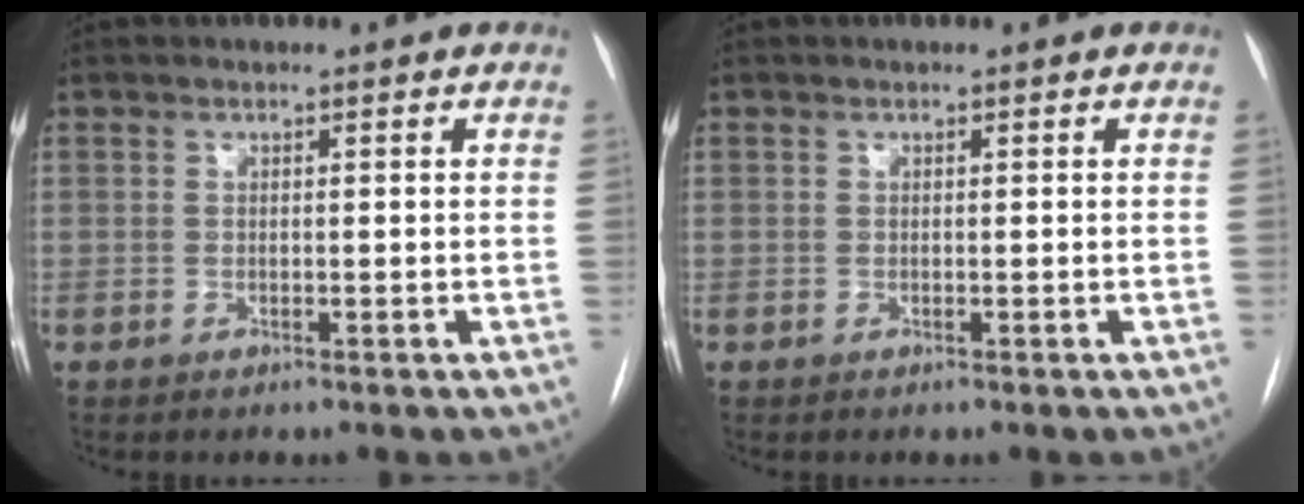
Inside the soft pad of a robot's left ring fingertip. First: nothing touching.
{"total": 0.0}